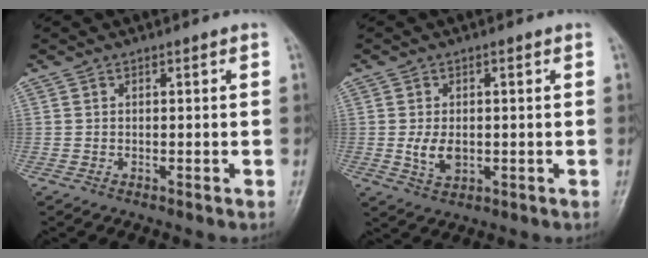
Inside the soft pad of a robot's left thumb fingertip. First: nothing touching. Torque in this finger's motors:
{"motor_torque": [-0.15, 0.96, 0.32, 0.01, 0.02]}